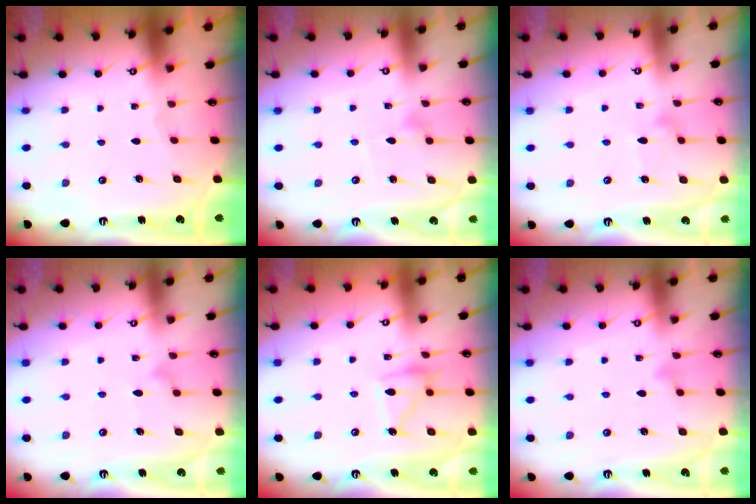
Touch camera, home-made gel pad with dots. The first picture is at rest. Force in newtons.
{"total": 4.7, "press": 4.7, "slide": 0.3}
{"total": 8.1, "press": 8.0, "slide": 0.4}
{"total": 8.7, "press": 8.7, "slide": 0.4}
{"total": 11.6, "press": 11.5, "slide": 0.8}
{"total": 3.8, "press": 3.8, "slide": 0.4}